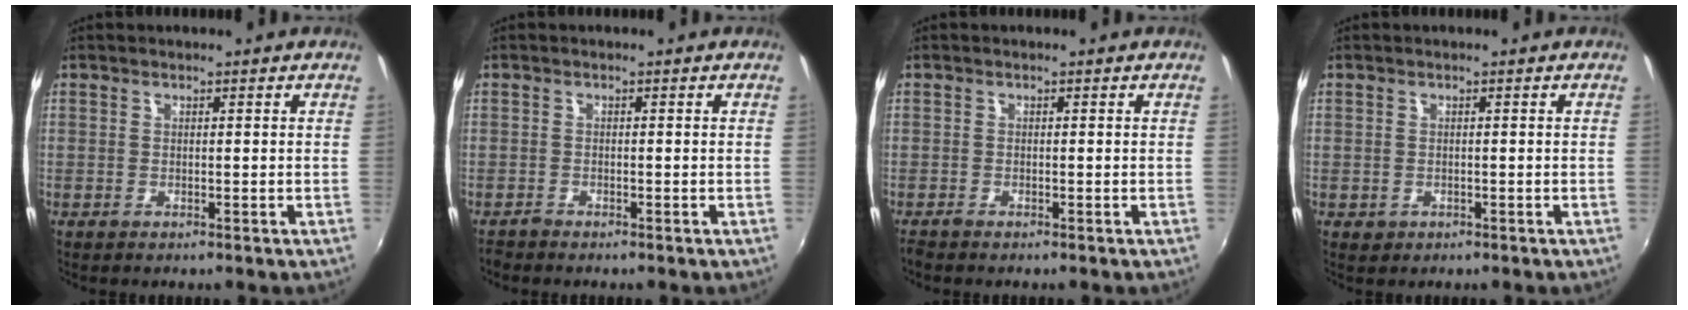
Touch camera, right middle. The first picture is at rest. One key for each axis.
{"total": 1.3, "fx": -1.3, "fy": 0.2, "fz": 0.1, "tx": -0.008, "ty": -0.006, "tz": -0.026}
{"total": 1.3, "fx": -1.2, "fy": 0.2, "fz": 0.5, "tx": -0.013, "ty": -0.008, "tz": -0.023}
{"total": 1.2, "fx": -0.4, "fy": 1.0, "fz": 0.4, "tx": -0.008, "ty": -0.003, "tz": -0.003}